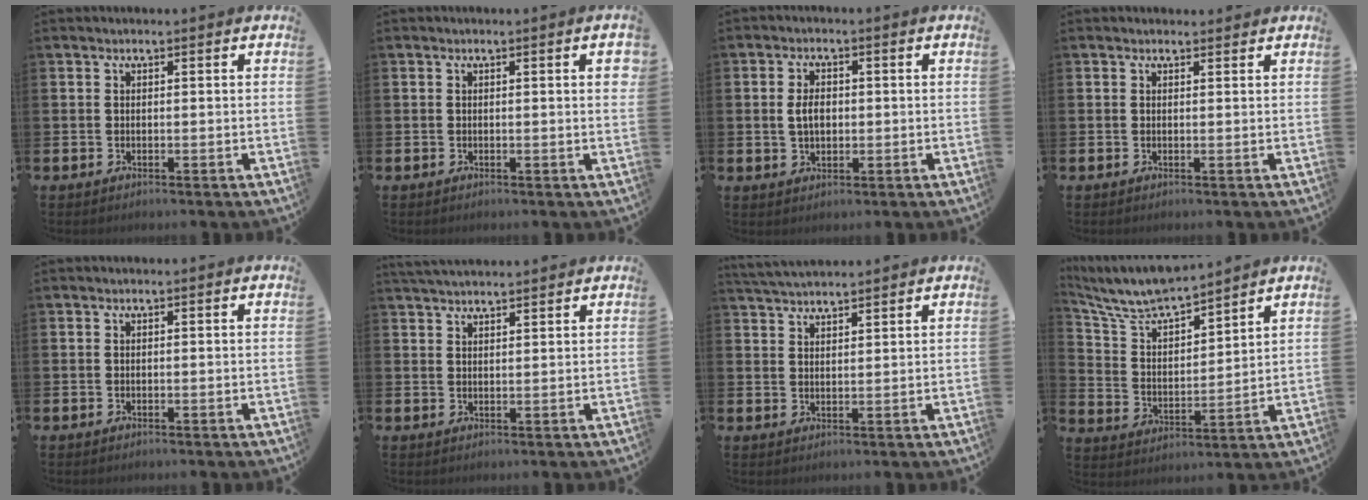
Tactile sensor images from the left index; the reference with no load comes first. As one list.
[{"total": 1.8, "force": [0.3, 0.1, 1.7], "torque": [-0.031, 0.003, 0.002]}, {"total": 3.3, "force": [0.3, 2.1, 2.6], "torque": [-0.035, 0.002, -0.001]}, {"total": 0.9, "force": [0.8, 0.3, 0.2], "torque": [0.004, 0.000, 0.012]}, {"total": 0.0}, {"total": 3.0, "force": [2.9, 0.2, 0.3], "torque": [-0.012, -0.010, 0.054]}, {"total": 3.6, "force": [3.6, 0.3, 0.5], "torque": [-0.019, -0.014, 0.067]}, {"total": 7.9, "force": [7.4, 1.5, 2.4], "torque": [-0.084, -0.047, 0.133]}]